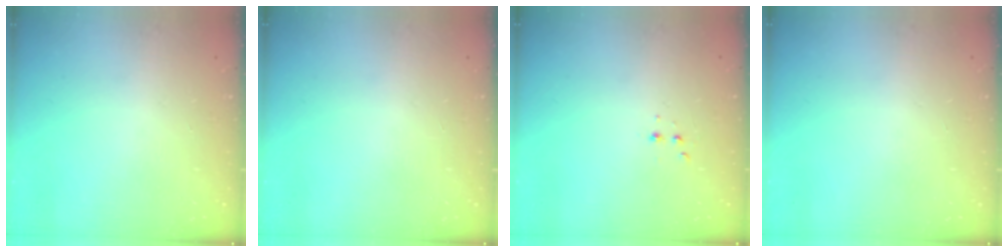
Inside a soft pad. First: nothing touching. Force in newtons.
{"total": 0.0}
{"total": 2.5, "press": 2.4, "slide": 0.5}
{"total": 0.0}